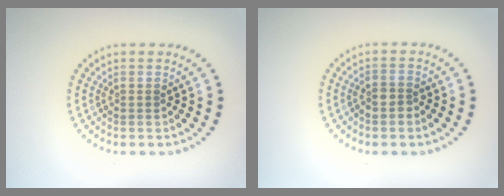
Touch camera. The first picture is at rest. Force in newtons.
{"total": 1.5, "press": 1.3, "slide": 0.7}